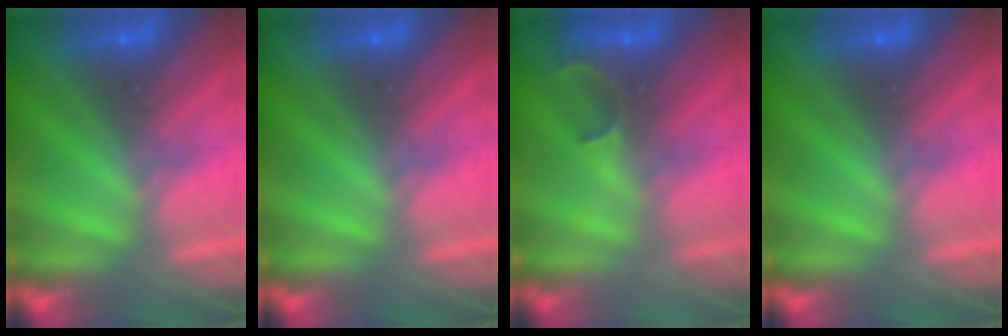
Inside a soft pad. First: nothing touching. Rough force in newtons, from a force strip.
{"total": 0.0}
{"total": 2.9}
{"total": 0.0}